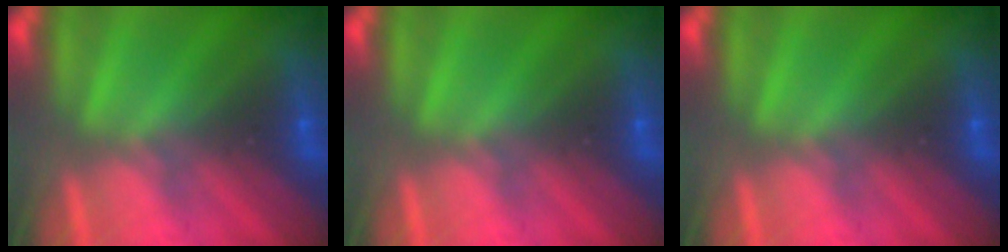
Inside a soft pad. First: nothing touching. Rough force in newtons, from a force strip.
{"total": 0.0}
{"total": 0.0}